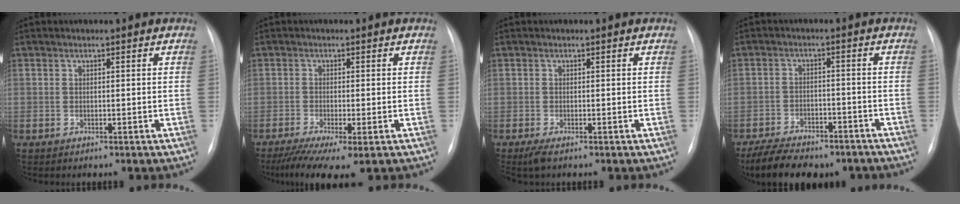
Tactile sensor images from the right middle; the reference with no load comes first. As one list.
[{"total": 8.0, "force": [-5.1, 1.4, 6.0], "torque": [-0.100, -0.021, -0.086]}, {"total": 2.1, "force": [-1.4, 0.5, 1.5], "torque": [-0.034, -0.008, -0.026]}, {"total": 13.9, "force": [-11.1, 5.6, 6.3], "torque": [-0.114, 0.005, -0.161]}]